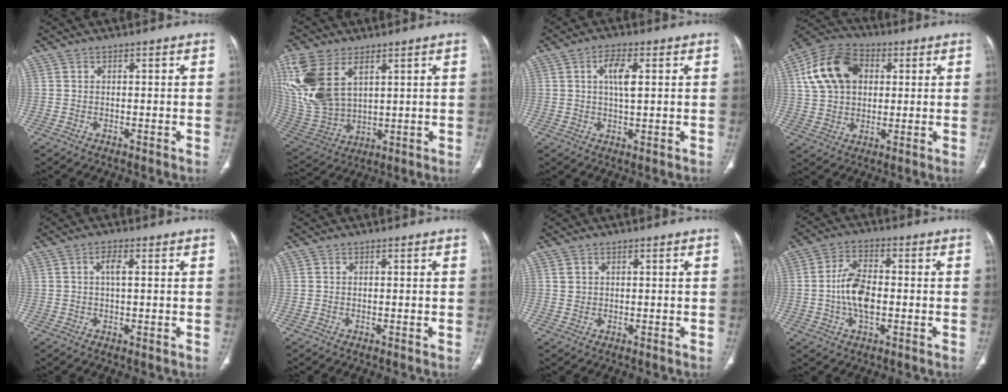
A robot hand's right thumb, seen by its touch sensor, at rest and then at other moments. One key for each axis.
{"total": 17.8, "fx": 7.0, "fy": 10.5, "fz": 12.6, "tx": -0.285, "ty": -0.019, "tz": 0.151}
{"total": 5.6, "fx": 1.4, "fy": 1.9, "fz": 5.1, "tx": -0.092, "ty": -0.005, "tz": 0.024}
{"total": 15.0, "fx": 3.9, "fy": 10.7, "fz": 9.7, "tx": -0.163, "ty": 0.014, "tz": 0.064}
{"total": 3.0, "fx": 0.5, "fy": 0.9, "fz": 2.8, "tx": -0.056, "ty": 0.000, "tz": 0.009}
{"total": 0.0}
{"total": 1.3, "fx": 0.5, "fy": 1.1, "fz": 0.4, "tx": -0.004, "ty": -0.001, "tz": 0.011}
{"total": 8.8, "fx": -1.1, "fy": 4.7, "fz": 7.3, "tx": -0.135, "ty": 0.013, "tz": -0.024}